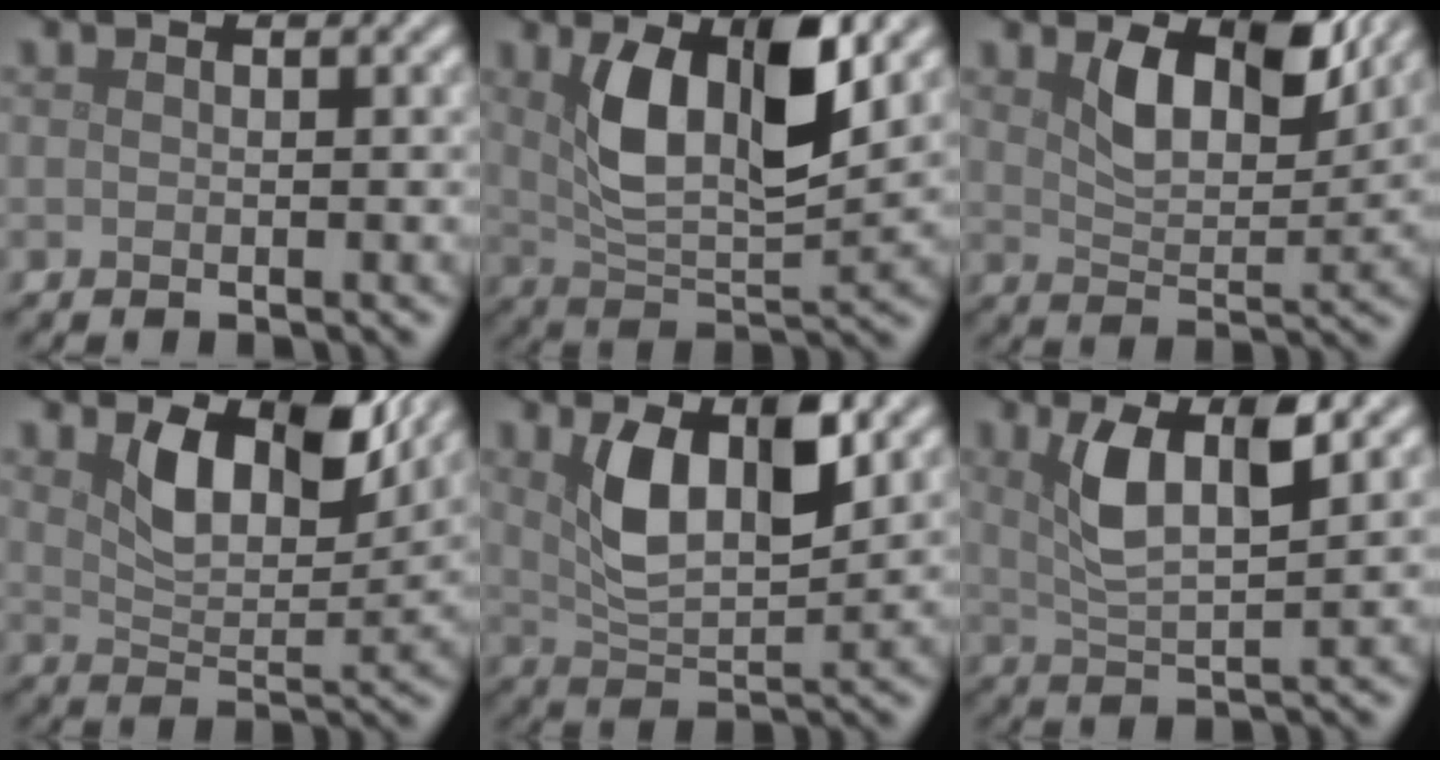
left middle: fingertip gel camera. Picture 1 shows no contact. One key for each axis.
{"total": 7.7, "fx": 2.5, "fy": 3.1, "fz": 6.6, "tx": -0.129, "ty": -0.001, "tz": 0.048}
{"total": 6.0, "fx": 3.0, "fy": 3.0, "fz": 4.2, "tx": -0.080, "ty": -0.010, "tz": 0.045}
{"total": 6.7, "fx": 3.2, "fy": 3.5, "fz": 4.8, "tx": -0.088, "ty": -0.011, "tz": 0.049}
{"total": 6.3, "fx": 2.3, "fy": 2.7, "fz": 5.2, "tx": -0.106, "ty": -0.001, "tz": 0.045}
{"total": 5.0, "fx": 2.1, "fy": 1.5, "fz": 4.2, "tx": -0.091, "ty": 0.003, "tz": 0.040}